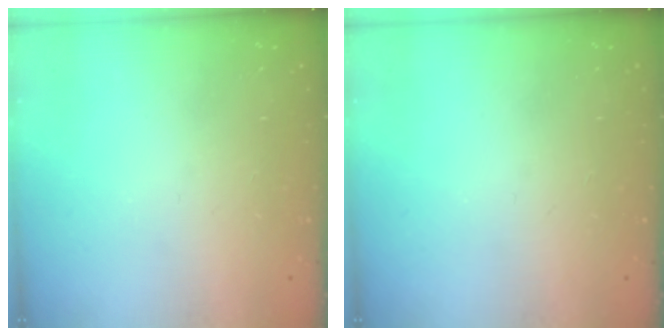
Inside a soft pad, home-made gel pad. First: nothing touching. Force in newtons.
{"total": 0.0}